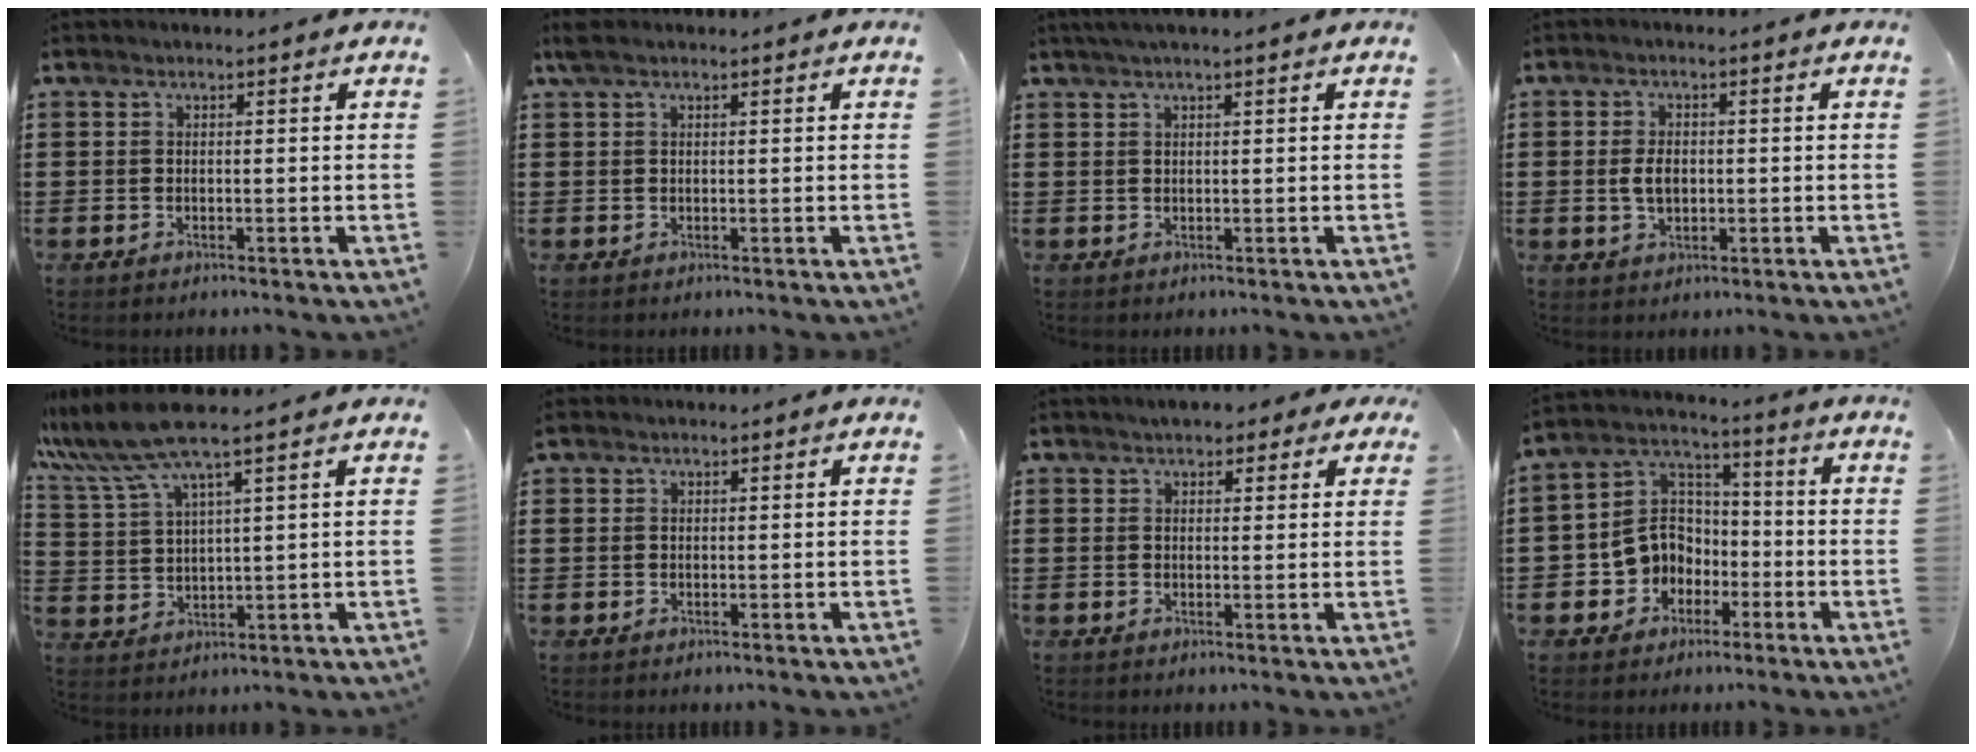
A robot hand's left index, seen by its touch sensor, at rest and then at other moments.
{"total": 1.3, "force": [0.8, 0.6, 0.8], "torque": [-0.020, 0.003, 0.015]}
{"total": 1.2, "force": [0.8, -0.1, 0.9], "torque": [-0.017, 0.001, 0.014]}
{"total": 3.6, "force": [-0.1, 2.2, 2.9], "torque": [-0.057, 0.000, -0.006]}
{"total": 7.8, "force": [5.9, 0.5, 5.1], "torque": [-0.135, -0.022, 0.101]}
{"total": 1.0, "force": [0.9, 0.5, 0.1], "torque": [-0.006, 0.003, 0.018]}
{"total": 2.3, "force": [1.7, 1.2, 0.9], "torque": [-0.017, 0.007, 0.028]}
{"total": 7.4, "force": [-2.4, 6.7, 1.8], "torque": [-0.076, 0.004, -0.053]}